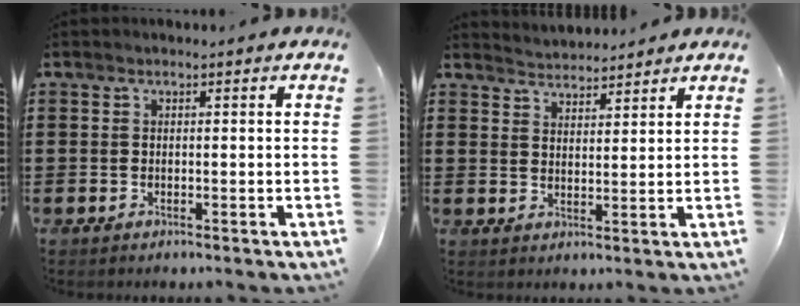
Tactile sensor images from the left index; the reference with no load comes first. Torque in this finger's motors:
{"motor_torque": [0.36, 0.42, 0.00, -0.01]}